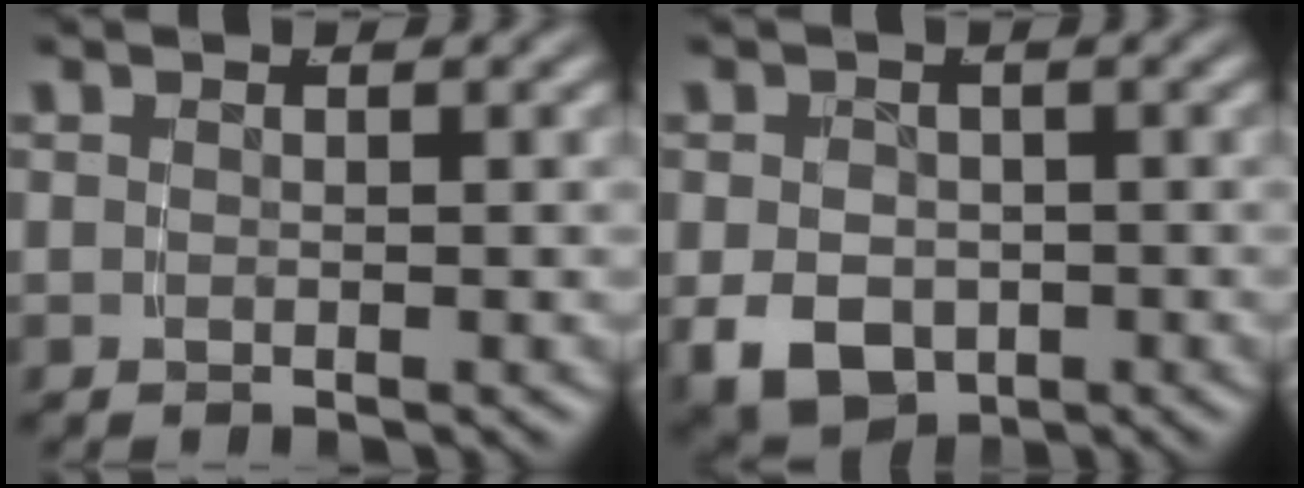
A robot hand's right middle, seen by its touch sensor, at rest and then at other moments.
{"total": 6.0, "force": [-1.8, 4.9, 3.1], "torque": [-0.064, -0.029, -0.020]}